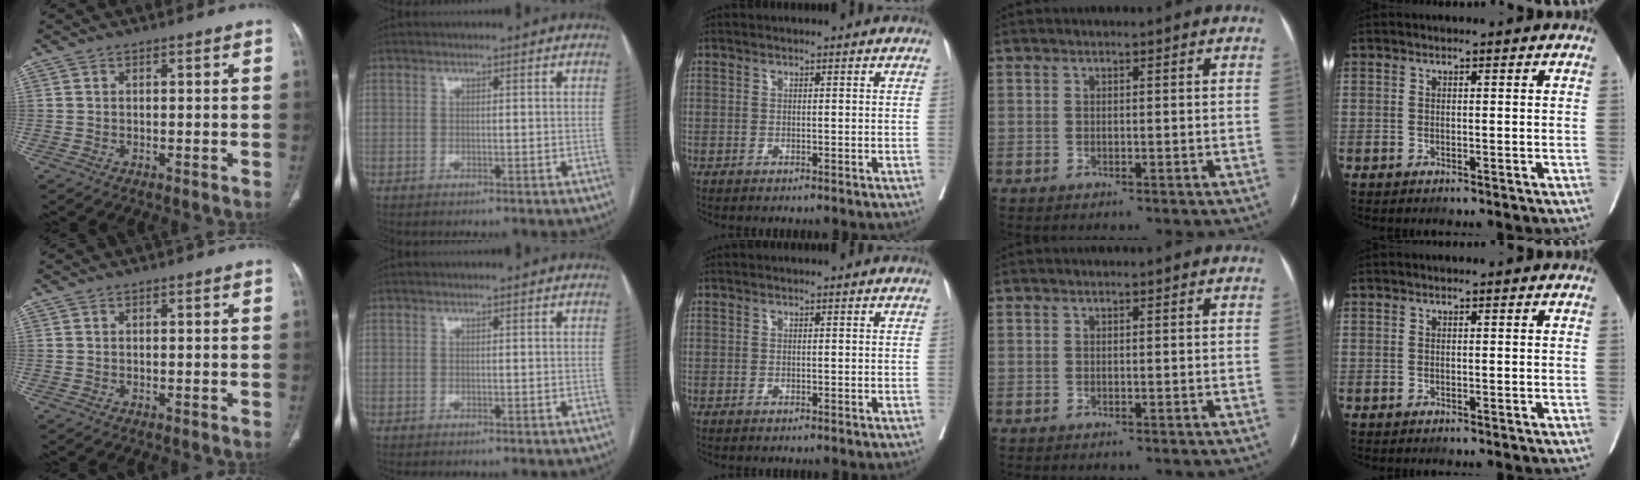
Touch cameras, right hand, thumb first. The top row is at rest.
{}